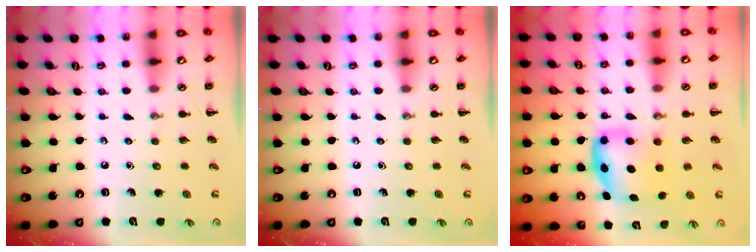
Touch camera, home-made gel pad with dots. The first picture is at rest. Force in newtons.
{"total": 0.0}
{"total": 6.2, "press": 6.2, "slide": 0.8}